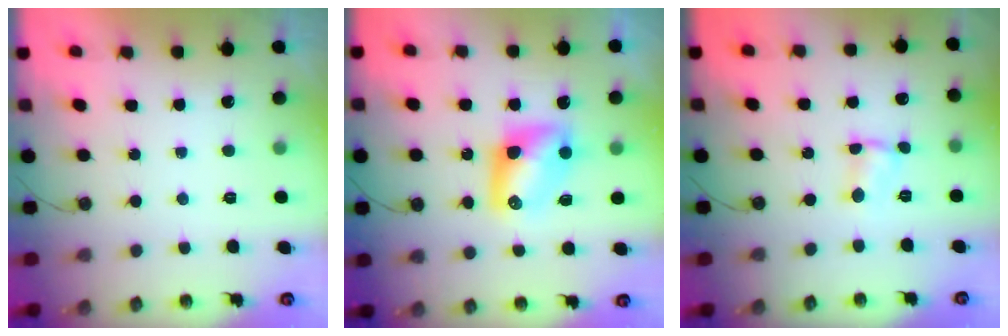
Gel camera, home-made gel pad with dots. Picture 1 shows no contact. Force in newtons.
{"total": 9.3, "press": 9.3, "slide": 0.4}
{"total": 1.9, "press": 1.9, "slide": 0.2}